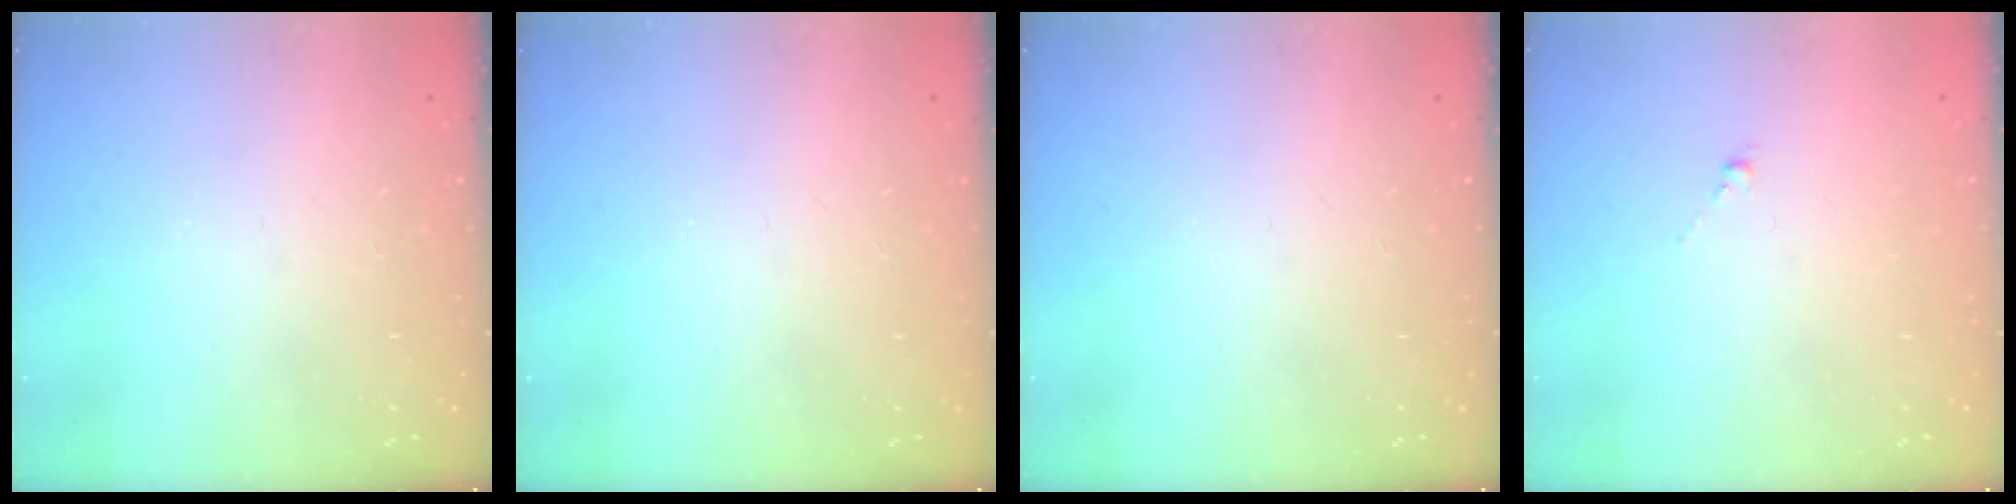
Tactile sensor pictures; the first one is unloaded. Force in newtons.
{"total": 0.0}
{"total": 0.0}
{"total": 0.6, "press": 0.4, "slide": 0.4}